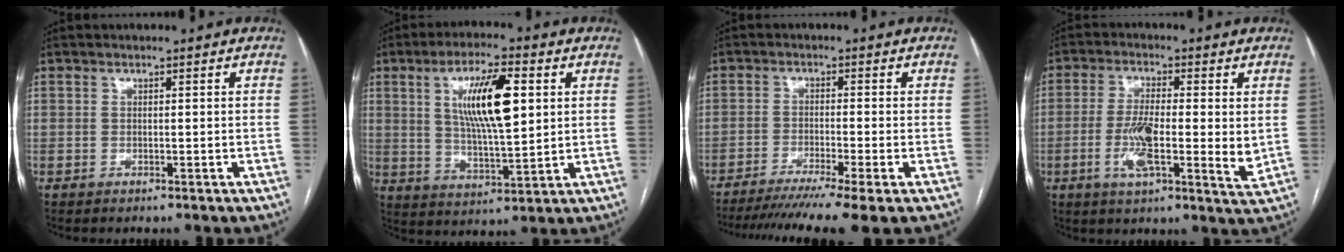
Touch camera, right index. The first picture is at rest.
{"total": 12.3, "force": [3.4, 2.7, 11.5], "torque": [-0.214, 0.007, 0.063]}
{"total": 11.4, "force": [-8.8, -1.2, 7.2], "torque": [-0.106, -0.027, -0.135]}
{"total": 10.4, "force": [-0.8, 2.3, 10.1], "torque": [-0.178, -0.011, -0.020]}